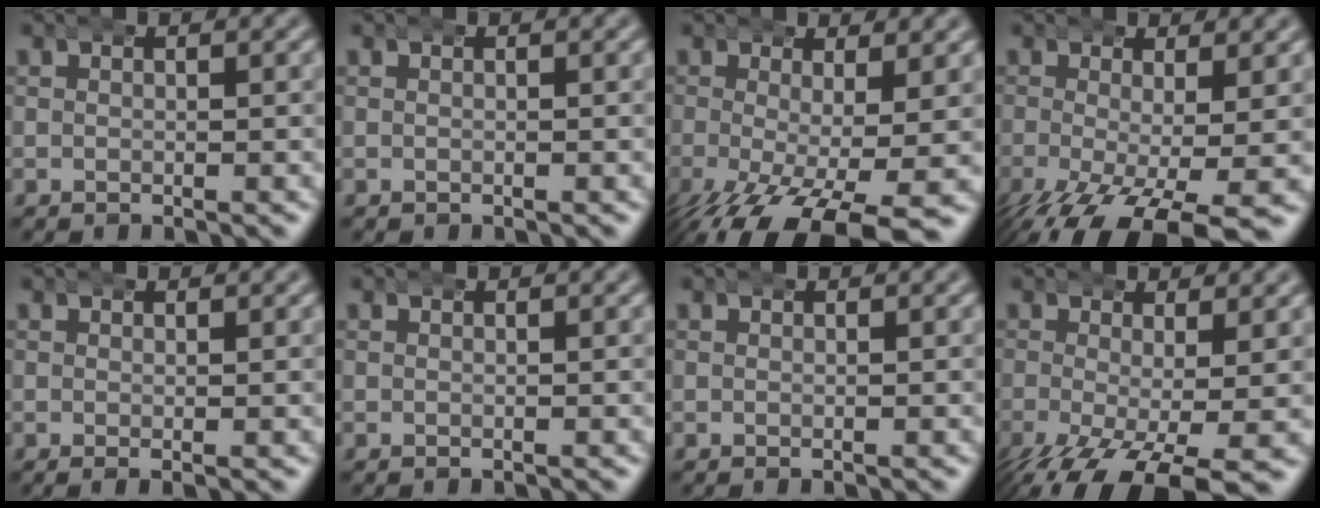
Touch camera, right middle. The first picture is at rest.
{"total": 0.0}
{"total": 8.8, "force": [-4.6, 3.3, 6.8], "torque": [-0.124, -0.037, -0.052]}
{"total": 8.1, "force": [-4.4, 3.0, 6.0], "torque": [-0.113, -0.037, -0.054]}
{"total": 0.8, "force": [0.2, 0.0, 0.8], "torque": [-0.015, 0.001, 0.000]}
{"total": 0.0}
{"total": 0.0}
{"total": 7.3, "force": [-4.0, 2.7, 5.5], "torque": [-0.106, -0.036, -0.047]}